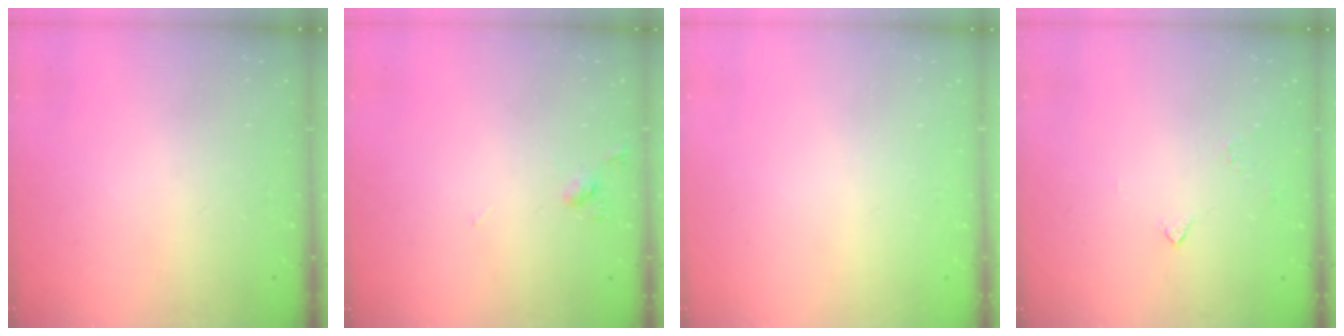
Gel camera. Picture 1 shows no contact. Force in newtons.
{"total": 3.2, "press": 3.2, "slide": 0.5}
{"total": 1.8, "press": 1.8, "slide": 0.1}
{"total": 4.0, "press": 3.9, "slide": 0.6}